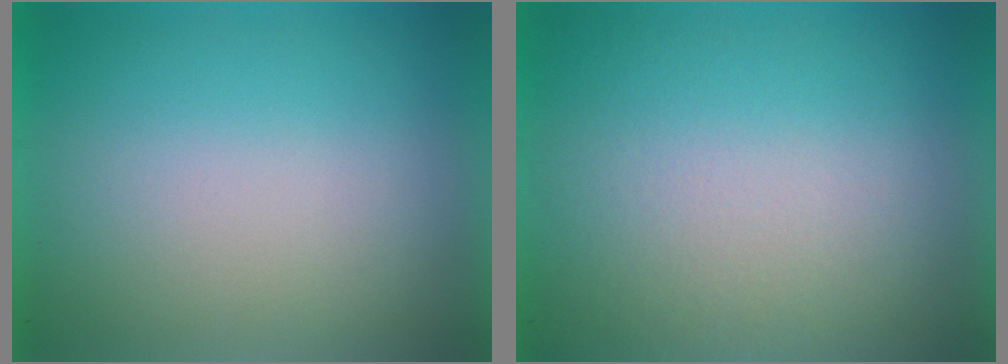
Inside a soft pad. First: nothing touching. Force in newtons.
{"total": 2.7}